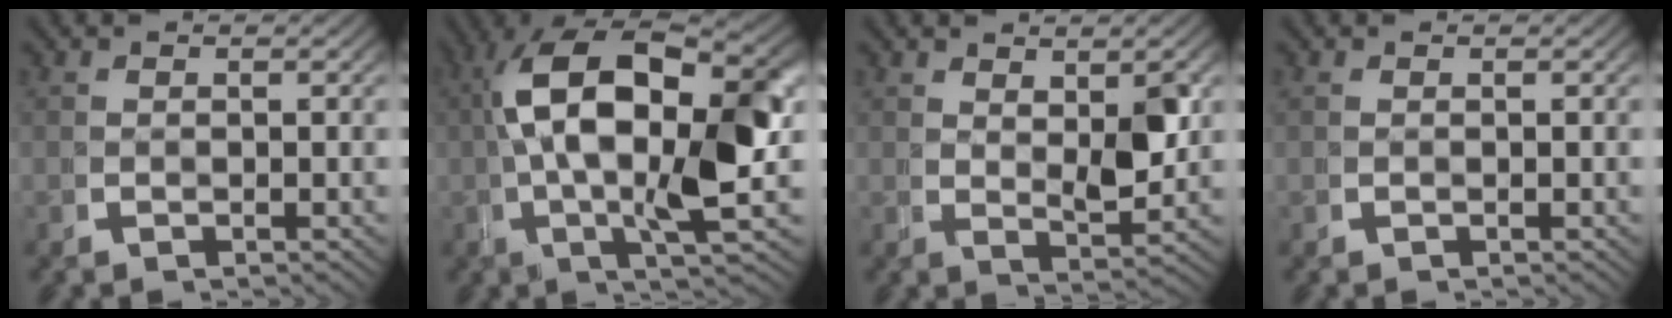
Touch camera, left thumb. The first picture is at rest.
{"total": 13.6, "force": [1.4, 6.5, 11.9], "torque": [-0.210, -0.016, 0.020]}
{"total": 2.5, "force": [1.6, 0.6, 1.9], "torque": [-0.026, -0.001, 0.032]}
{"total": 0.0}